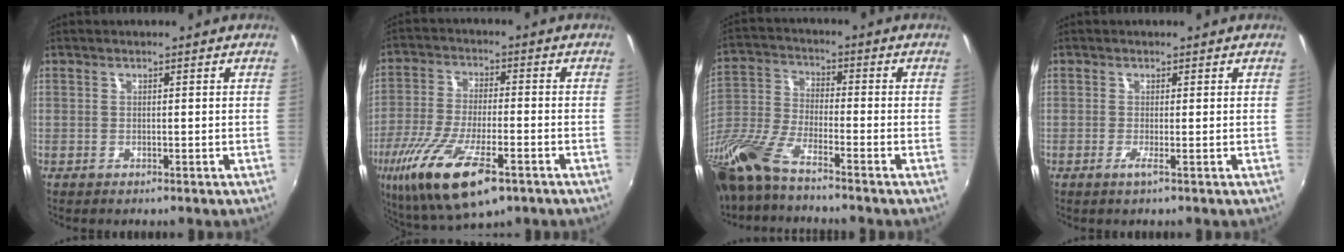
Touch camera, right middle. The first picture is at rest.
{"total": 17.7, "force": [-9.0, 5.9, 14.1], "torque": [-0.292, -0.055, -0.162]}
{"total": 15.3, "force": [-11.7, 2.6, 9.4], "torque": [-0.217, -0.030, -0.237]}
{"total": 1.0, "force": [-0.3, -0.4, 0.8], "torque": [-0.017, -0.006, -0.008]}